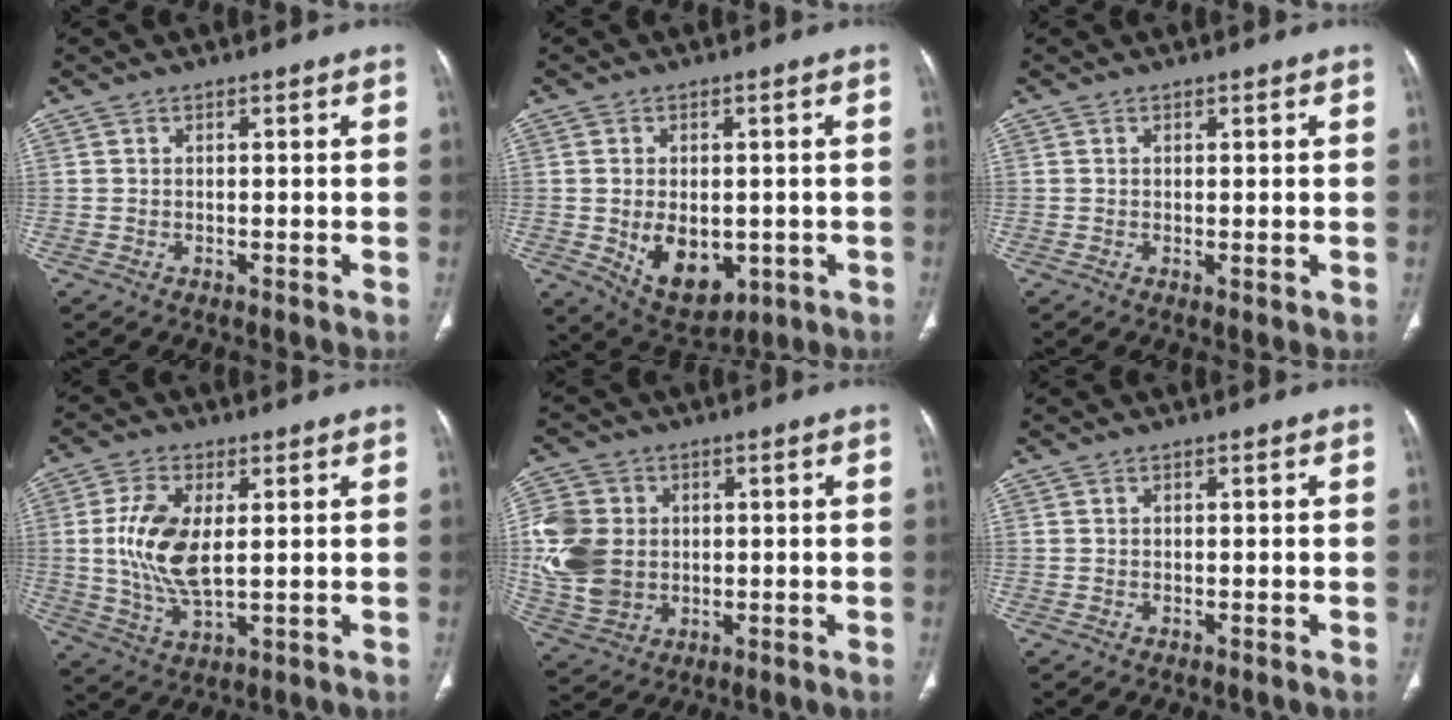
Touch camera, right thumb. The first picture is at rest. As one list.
[{"total": 10.4, "force": [-2.0, 6.8, 7.7], "torque": [-0.093, -0.009, -0.009]}, {"total": 0.8, "force": [0.0, 0.3, 0.8], "torque": [-0.019, -0.006, 0.002]}, {"total": 11.2, "force": [1.4, 5.4, 9.7], "torque": [-0.202, -0.012, 0.031]}, {"total": 12.7, "force": [0.6, 10.4, 7.2], "torque": [-0.137, 0.000, 0.019]}, {"total": 0.0}]